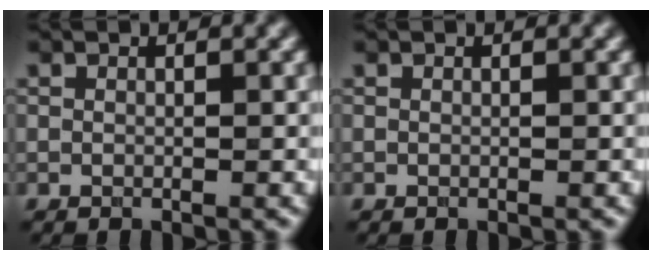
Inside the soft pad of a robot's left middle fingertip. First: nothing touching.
{"total": 0.0}